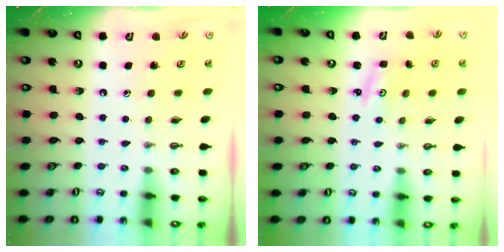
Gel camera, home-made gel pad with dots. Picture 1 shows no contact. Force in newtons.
{"total": 2.3, "press": 2.3, "slide": 0.3}